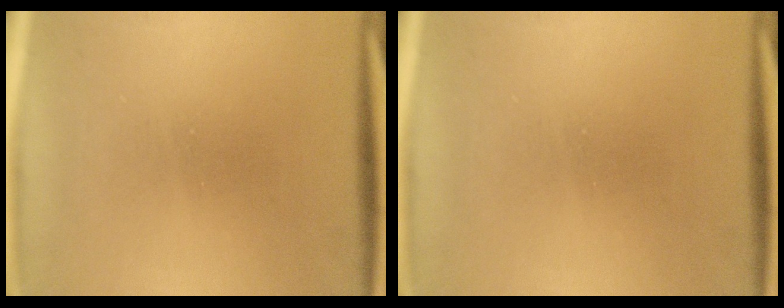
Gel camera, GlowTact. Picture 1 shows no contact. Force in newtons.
{"total": 0.0}